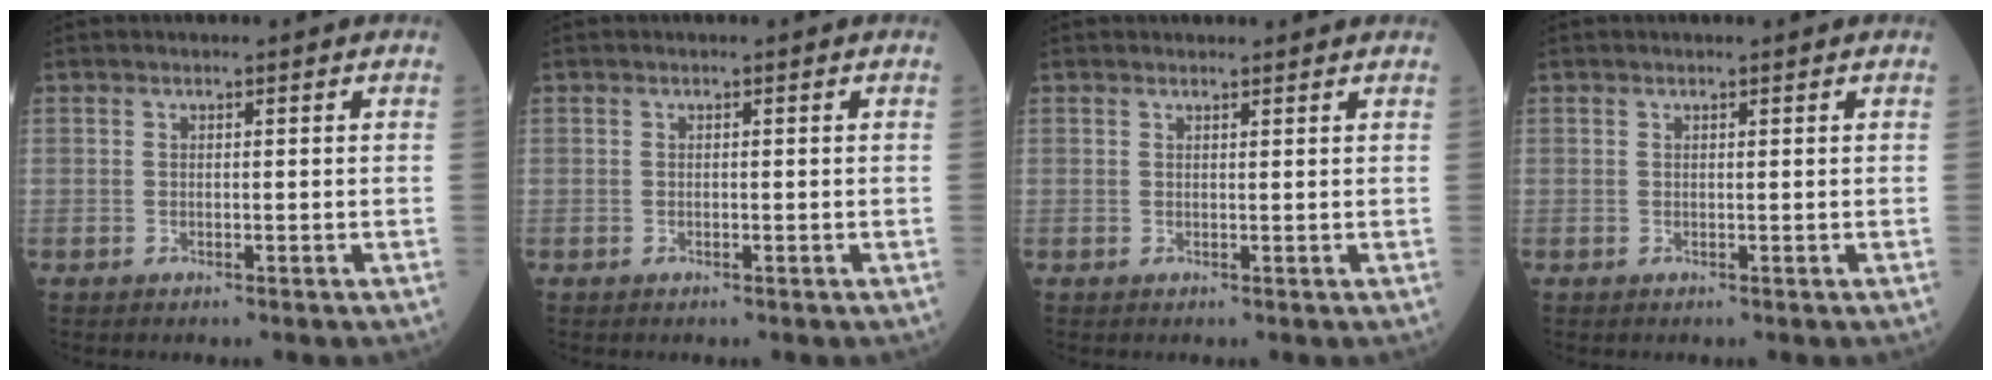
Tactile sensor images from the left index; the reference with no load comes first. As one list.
[{"total": 0.0}, {"total": 2.3, "force": [2.2, 0.5, 0.2], "torque": [-0.010, 0.008, 0.026]}, {"total": 0.6, "force": [0.5, 0.1, 0.3], "torque": [-0.010, 0.000, 0.009]}]